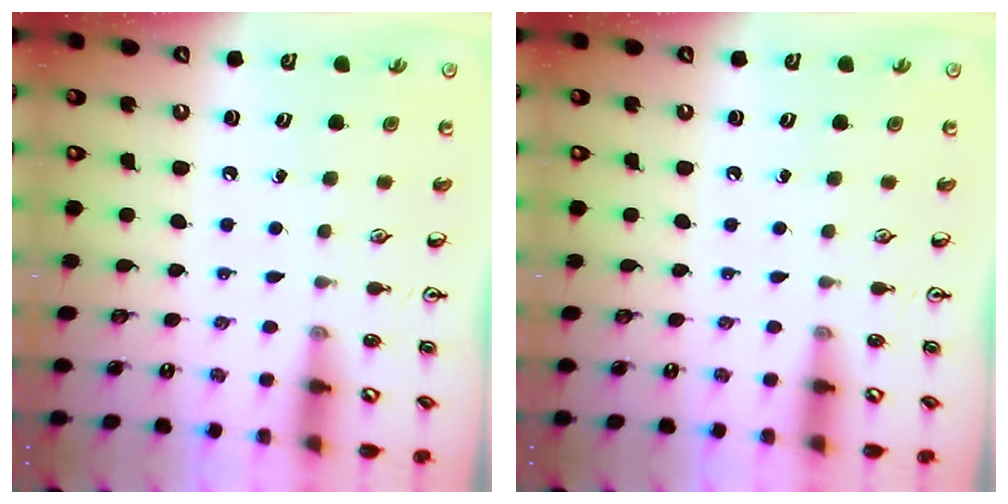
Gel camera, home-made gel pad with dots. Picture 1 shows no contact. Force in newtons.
{"total": 0.0}